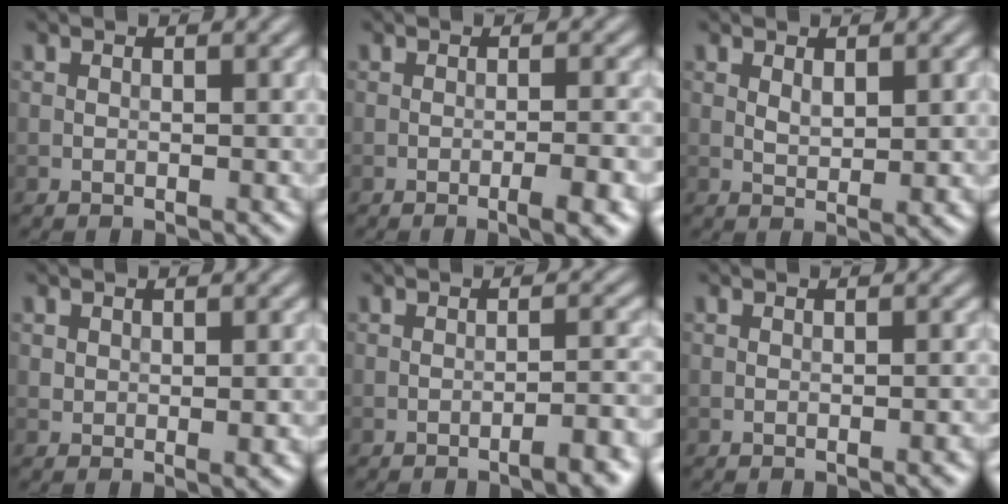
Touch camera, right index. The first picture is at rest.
{"total": 3.9, "force": [-1.7, 0.8, 3.5], "torque": [-0.047, 0.003, -0.026]}
{"total": 1.6, "force": [0.6, 0.7, 1.3], "torque": [-0.027, -0.004, 0.015]}
{"total": 1.7, "force": [-0.1, 0.9, 1.5], "torque": [-0.023, -0.003, 0.004]}
{"total": 3.4, "force": [-1.9, 0.6, 2.8], "torque": [-0.034, 0.012, -0.035]}
{"total": 1.1, "force": [-0.5, 0.2, 1.0], "torque": [-0.011, 0.001, -0.007]}